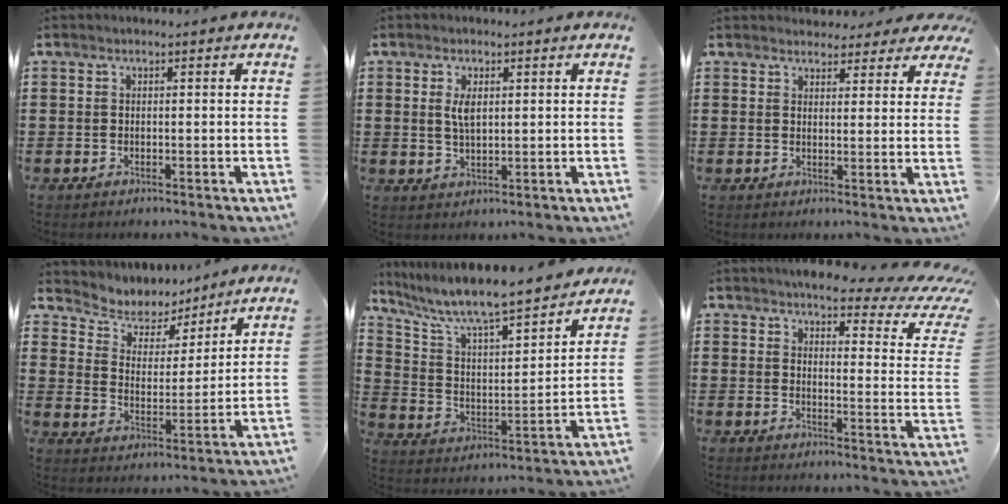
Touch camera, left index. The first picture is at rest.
{"total": 3.1, "force": [1.0, 1.2, 2.7], "torque": [-0.058, 0.006, 0.015]}
{"total": 3.6, "force": [3.4, 1.1, 0.4], "torque": [-0.012, -0.010, 0.063]}
{"total": 5.6, "force": [5.1, 2.2, 0.7], "torque": [-0.047, -0.030, 0.087]}
{"total": 7.3, "force": [6.6, 0.6, 3.0], "torque": [-0.091, -0.056, 0.106]}
{"total": 5.7, "force": [4.6, 1.1, 3.2], "torque": [-0.060, -0.033, 0.070]}